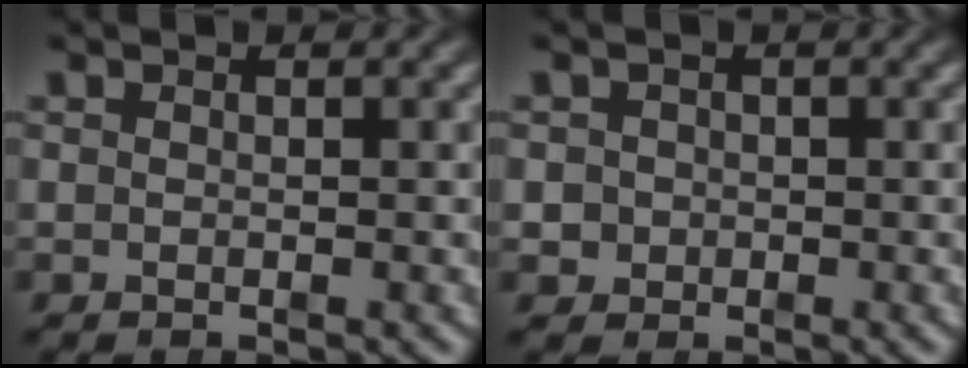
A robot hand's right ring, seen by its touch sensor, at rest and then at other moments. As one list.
[{"total": 2.9, "force": [-0.5, 2.8, 0.5], "torque": [-0.018, -0.009, -0.008]}]